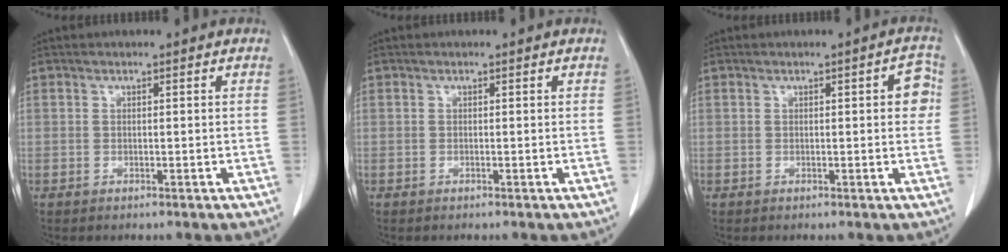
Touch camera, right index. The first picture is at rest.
{"total": 0.0}
{"total": 3.1, "force": [0.4, 1.1, 2.9], "torque": [-0.023, 0.006, 0.000]}